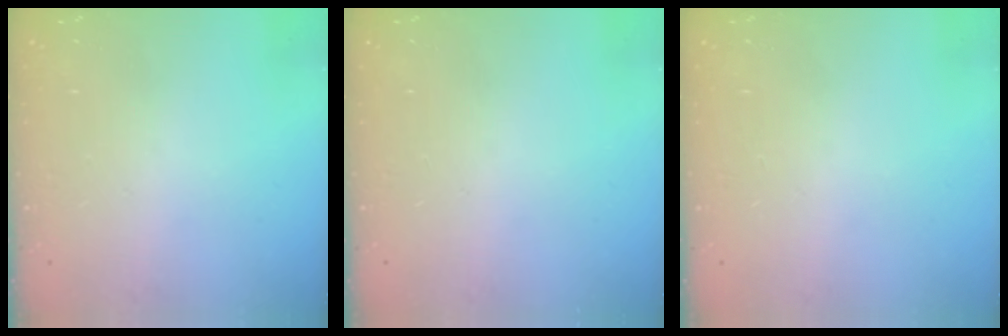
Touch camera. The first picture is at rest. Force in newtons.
{"total": 0.0}
{"total": 0.0}